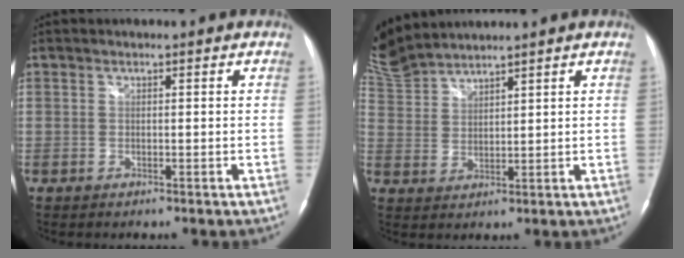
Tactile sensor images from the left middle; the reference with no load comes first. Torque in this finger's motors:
{"motor_torque": [0.06, -0.13, 0.00, 0.04]}